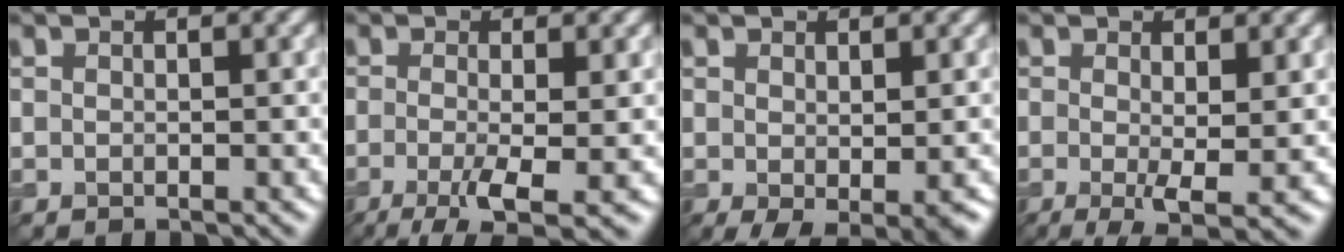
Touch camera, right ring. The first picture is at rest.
{"total": 5.5, "force": [-2.0, 1.4, 4.9], "torque": [-0.085, -0.011, -0.038]}
{"total": 2.5, "force": [-0.6, 0.8, 2.3], "torque": [-0.037, -0.009, -0.004]}
{"total": 3.9, "force": [-0.5, 0.8, 3.8], "torque": [-0.069, -0.014, -0.008]}